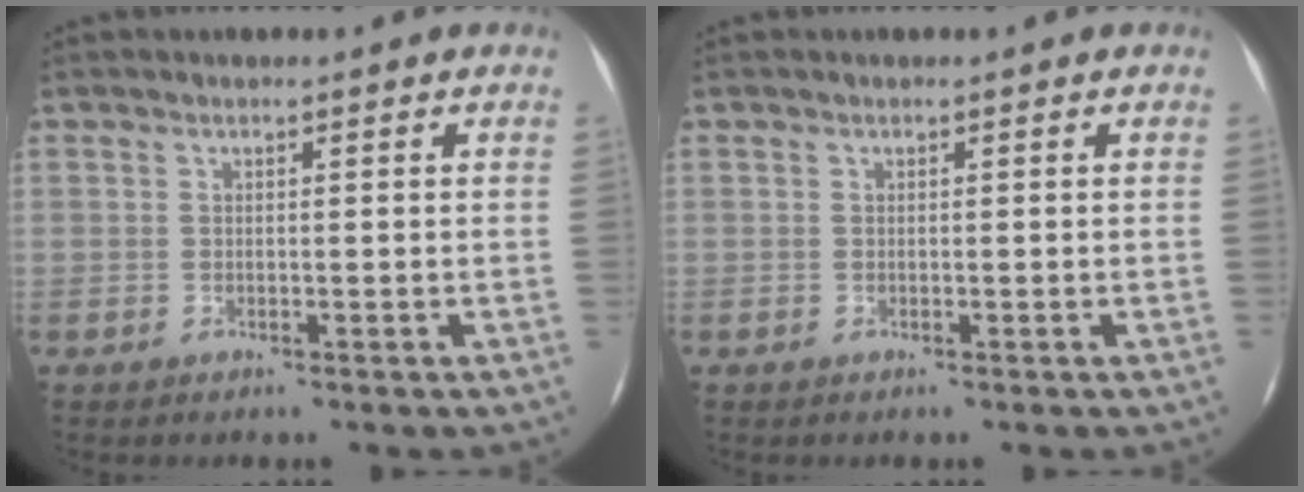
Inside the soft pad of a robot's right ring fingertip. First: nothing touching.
{"total": 0.0}